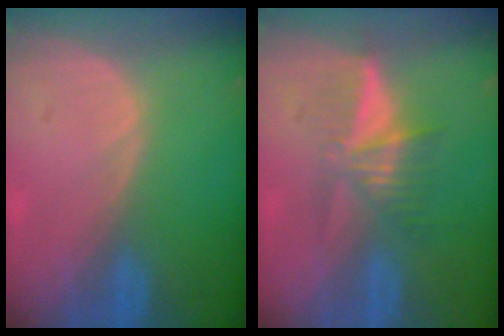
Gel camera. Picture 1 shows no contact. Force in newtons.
{"total": 5.5, "press": 5.0, "slide": 2.2}